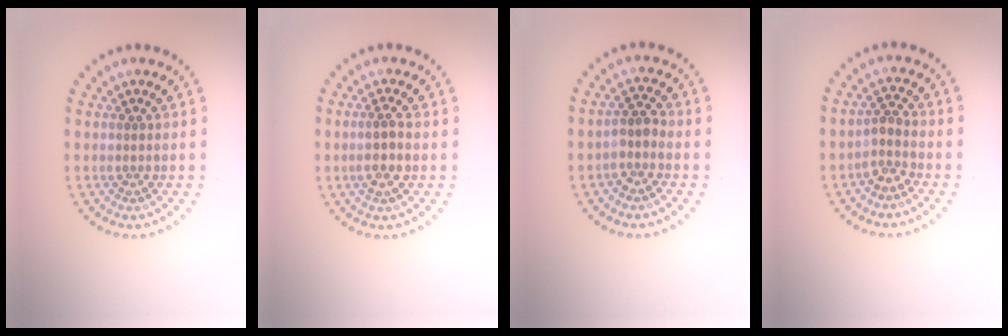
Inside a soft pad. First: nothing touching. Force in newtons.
{"total": 2.4, "press": 2.2, "slide": 0.8}
{"total": 1.8, "press": 1.6, "slide": 1.0}
{"total": 1.9, "press": 1.4, "slide": 1.3}